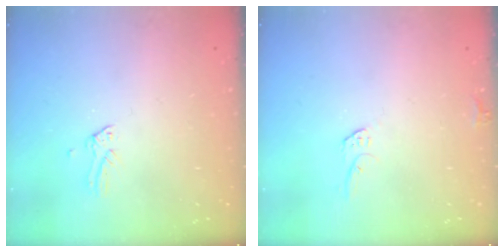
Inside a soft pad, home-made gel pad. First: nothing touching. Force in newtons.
{"total": 6.0, "press": 6.0, "slide": 0.4}